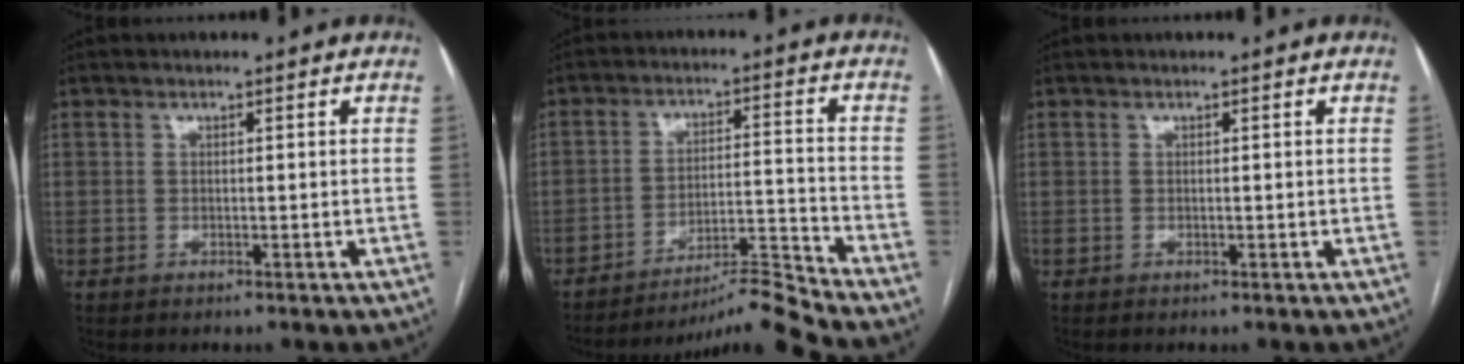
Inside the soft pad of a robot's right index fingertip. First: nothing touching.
{"total": 9.0, "force": [-8.2, -3.5, 0.8], "torque": [-0.008, 0.023, -0.142]}
{"total": 0.0}